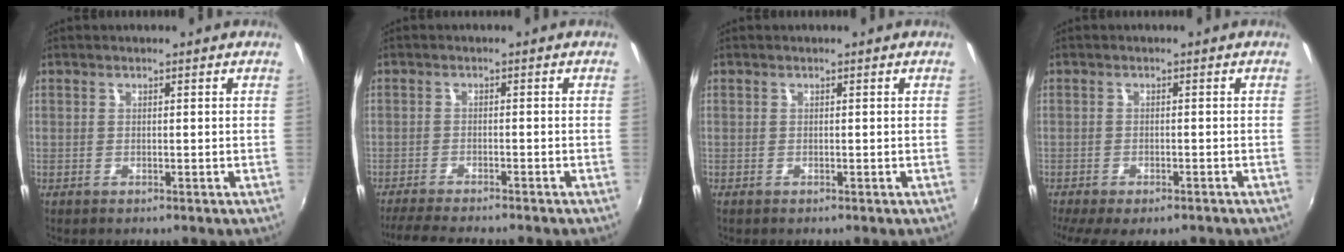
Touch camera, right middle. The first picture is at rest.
{"total": 7.9, "force": [-7.1, 0.4, 3.5], "torque": [-0.085, -0.019, -0.113]}
{"total": 0.0}
{"total": 8.3, "force": [-6.2, 2.8, 4.7], "torque": [-0.108, -0.038, -0.097]}